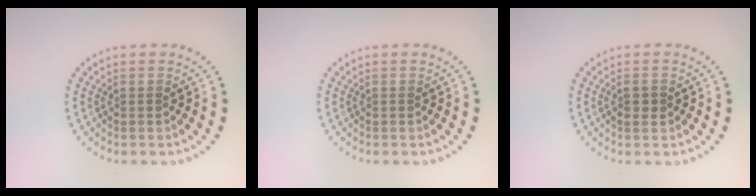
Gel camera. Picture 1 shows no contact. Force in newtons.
{"total": 0.0}
{"total": 1.2, "press": 1.2, "slide": 0.2}